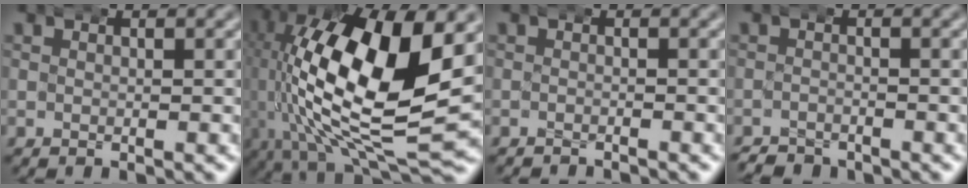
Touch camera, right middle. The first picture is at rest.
{"total": 18.3, "force": [0.8, 8.8, 16.0], "torque": [-0.290, -0.025, 0.031]}
{"total": 1.6, "force": [-1.6, 0.2, 0.0], "torque": [-0.009, -0.004, -0.027]}
{"total": 2.1, "force": [-2.0, 0.7, -0.2], "torque": [-0.006, -0.009, -0.033]}